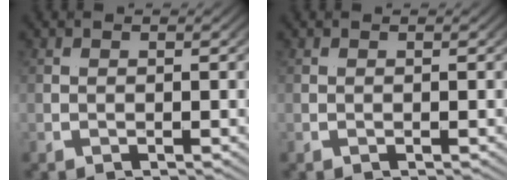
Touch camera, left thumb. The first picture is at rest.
{"total": 0.0}